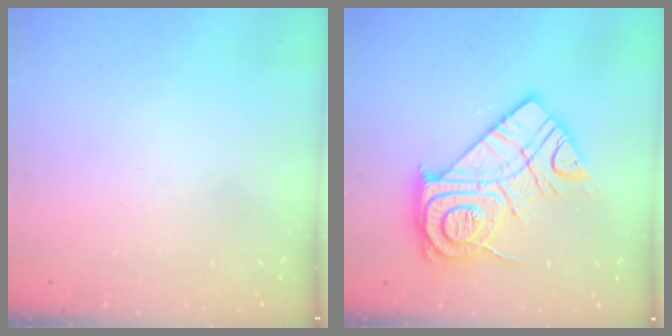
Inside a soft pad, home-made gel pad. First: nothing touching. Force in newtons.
{"total": 19.4, "press": 19.4, "slide": 1.6}